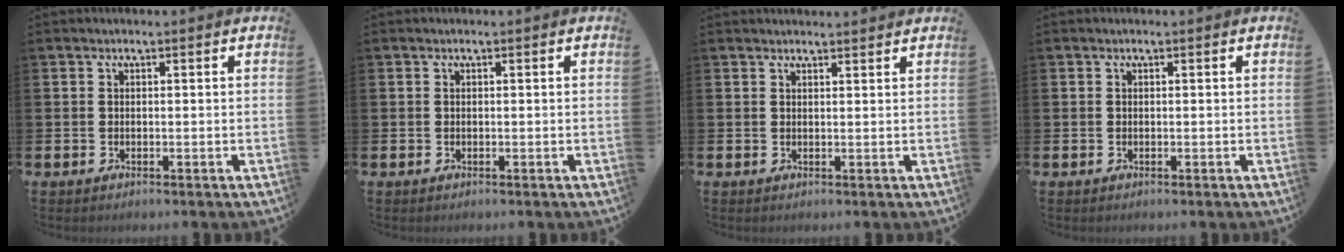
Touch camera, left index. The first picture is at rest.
{"total": 0.0}
{"total": 1.4, "force": [1.4, 0.0, 0.0], "torque": [0.012, -0.010, 0.023]}
{"total": 0.0}